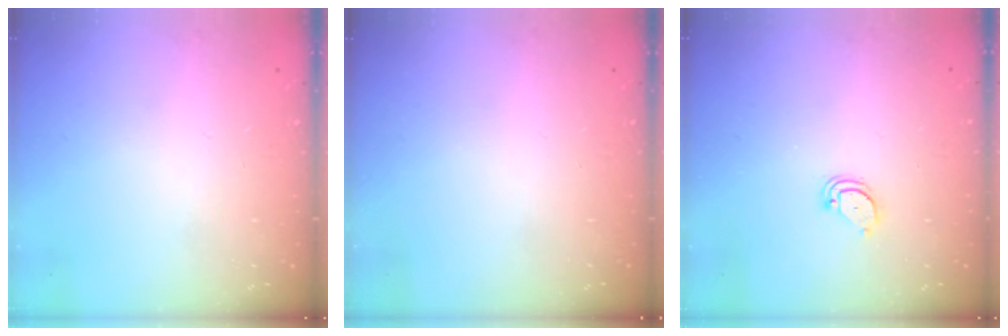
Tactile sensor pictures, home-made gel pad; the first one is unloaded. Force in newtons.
{"total": 0.0}
{"total": 2.1, "press": 2.1, "slide": 0.2}